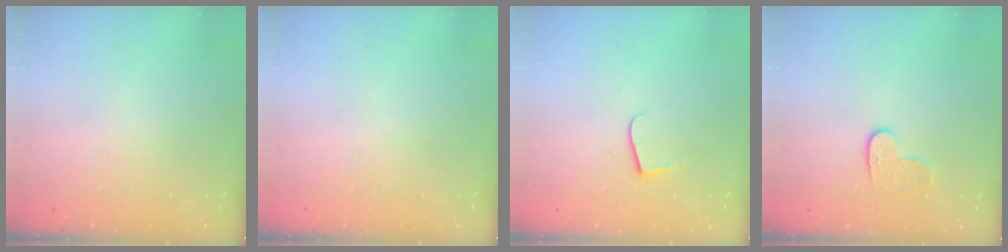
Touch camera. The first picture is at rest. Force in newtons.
{"total": 0.0}
{"total": 6.5, "press": 6.5, "slide": 0.7}
{"total": 6.8, "press": 6.8, "slide": 0.1}